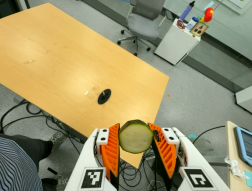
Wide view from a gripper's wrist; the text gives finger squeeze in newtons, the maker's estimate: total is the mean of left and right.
{"total": 9.4, "left": 8.8, "right": 10.0}